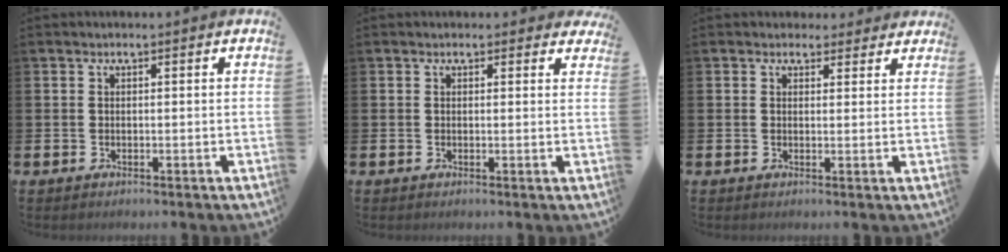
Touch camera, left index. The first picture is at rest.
{"total": 0.9, "force": [0.7, 0.5, 0.1], "torque": [0.007, 0.004, 0.010]}
{"total": 2.3, "force": [2.0, 1.1, -0.1], "torque": [0.016, -0.009, 0.033]}